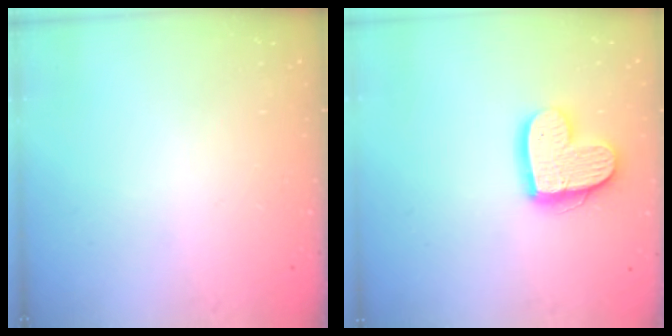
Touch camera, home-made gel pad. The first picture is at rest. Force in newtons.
{"total": 13.9, "press": 13.9, "slide": 1.0}